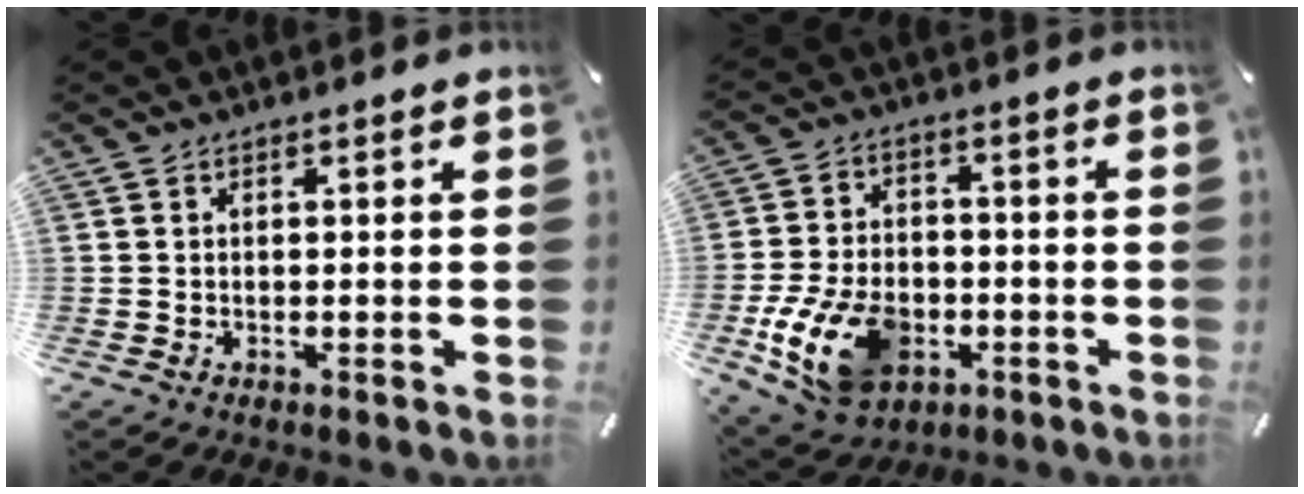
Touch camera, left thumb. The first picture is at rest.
{"total": 14.6, "force": [-5.1, 10.1, 9.3], "torque": [-0.195, 0.021, -0.087]}